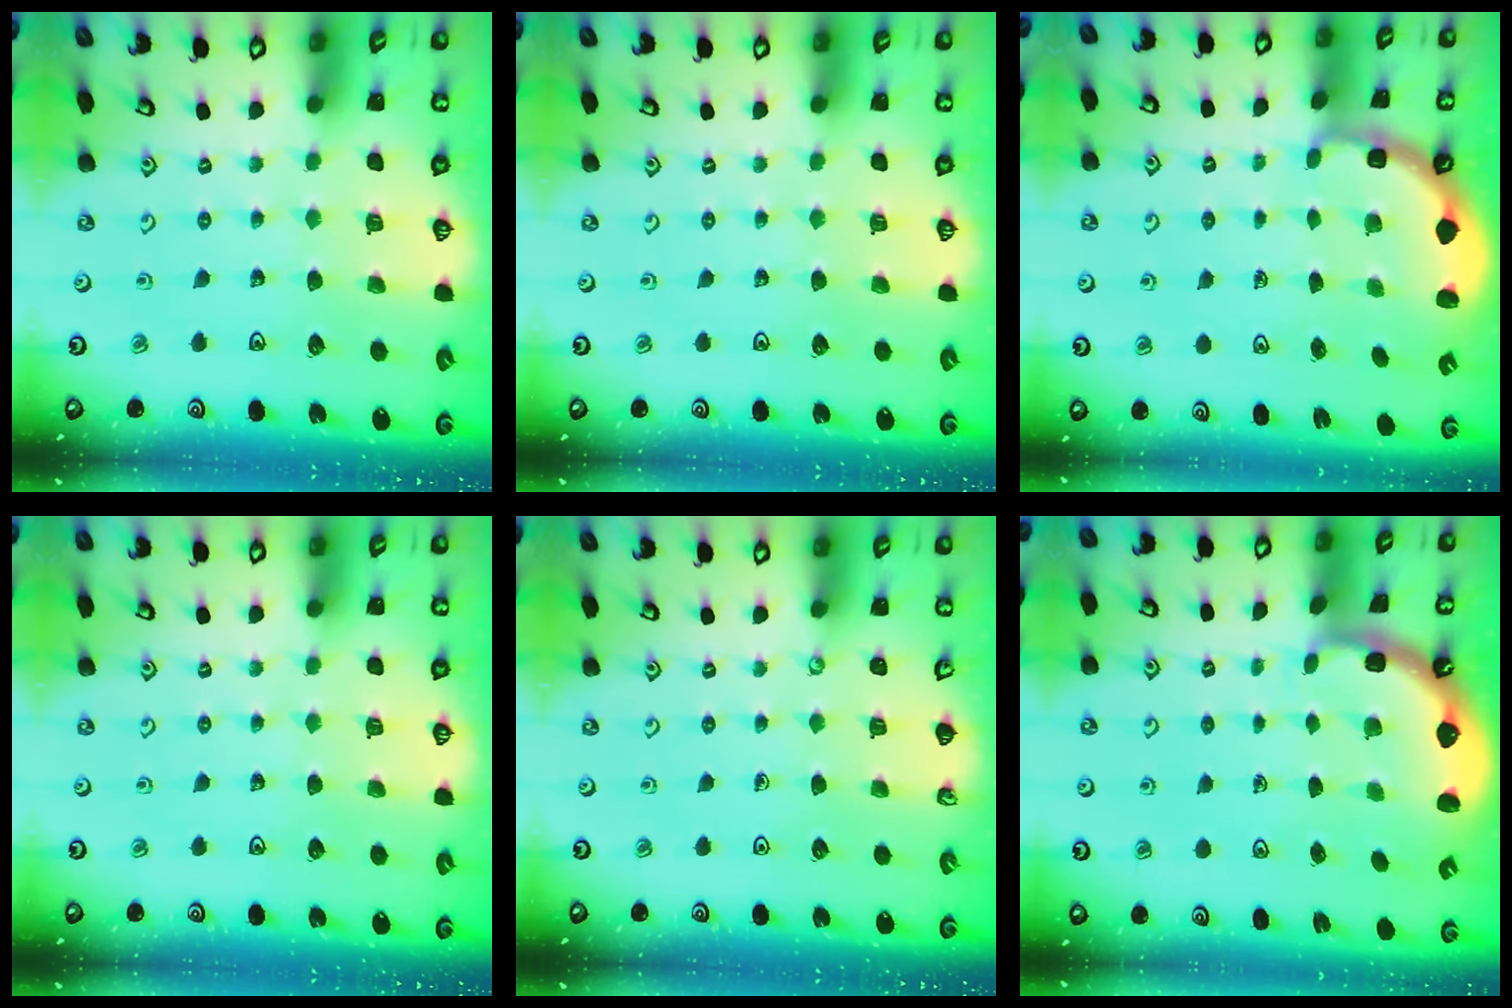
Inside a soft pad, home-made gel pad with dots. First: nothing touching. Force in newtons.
{"total": 0.0}
{"total": 2.5, "press": 2.3, "slide": 1.1}
{"total": 0.0}
{"total": 0.0}
{"total": 2.5, "press": 1.6, "slide": 1.9}